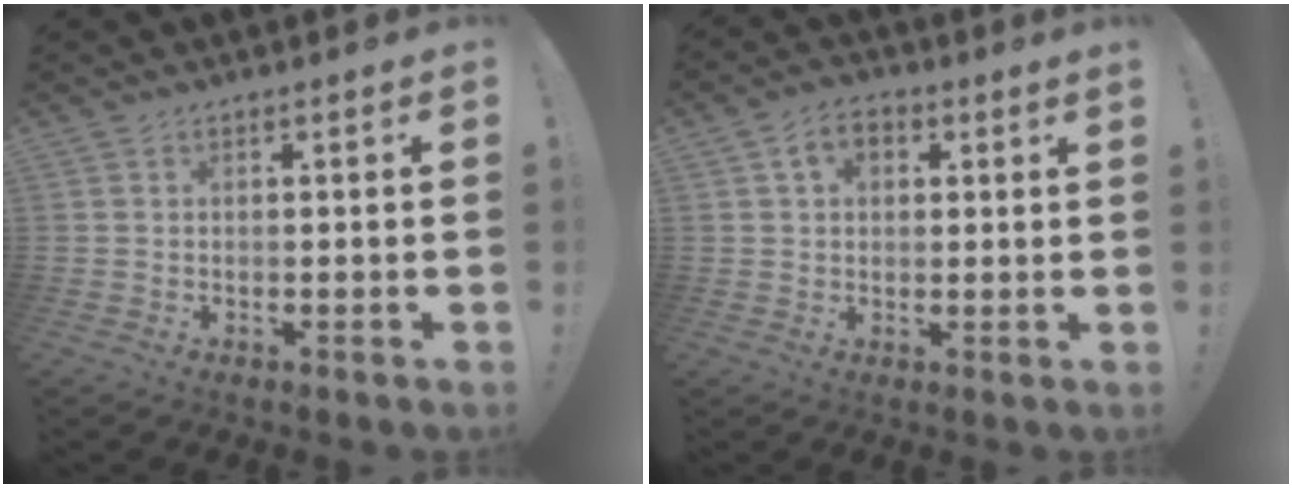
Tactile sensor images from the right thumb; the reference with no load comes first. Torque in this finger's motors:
{"motor_torque": [0.04, 0.05, 0.33, 0.27, 0.00]}